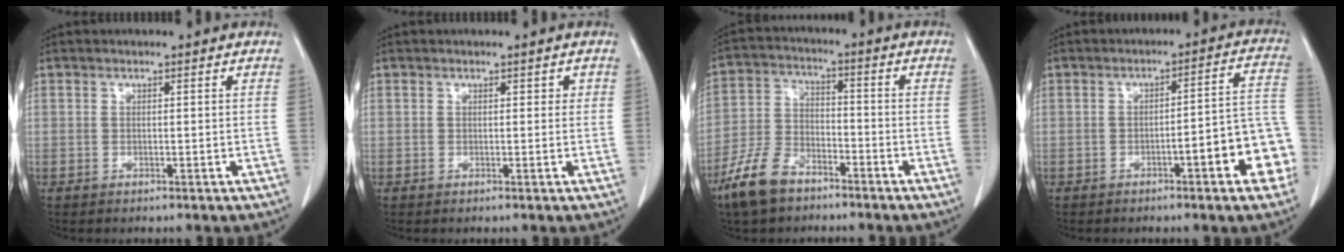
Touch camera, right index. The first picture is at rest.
{"total": 0.9, "force": [0.4, 0.6, 0.5], "torque": [0.000, 0.006, 0.003]}
{"total": 9.4, "force": [-6.6, 4.5, 4.8], "torque": [-0.113, -0.004, -0.131]}
{"total": 10.3, "force": [-4.0, 1.5, 9.4], "torque": [-0.099, 0.031, -0.050]}